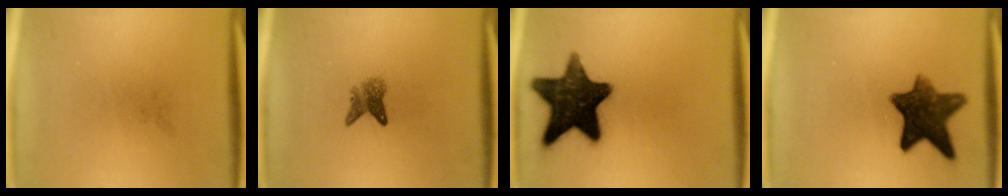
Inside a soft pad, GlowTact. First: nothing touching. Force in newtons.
{"total": 2.6}
{"total": 16.0}
{"total": 10.3}